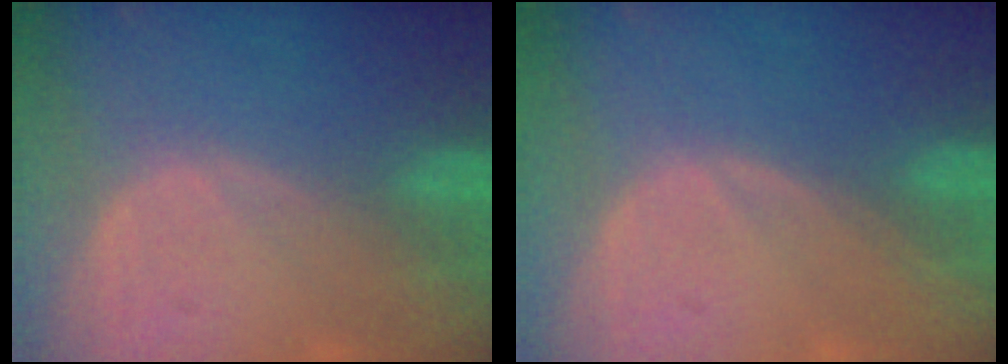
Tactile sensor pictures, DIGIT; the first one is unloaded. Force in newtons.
{"total": 0.0}